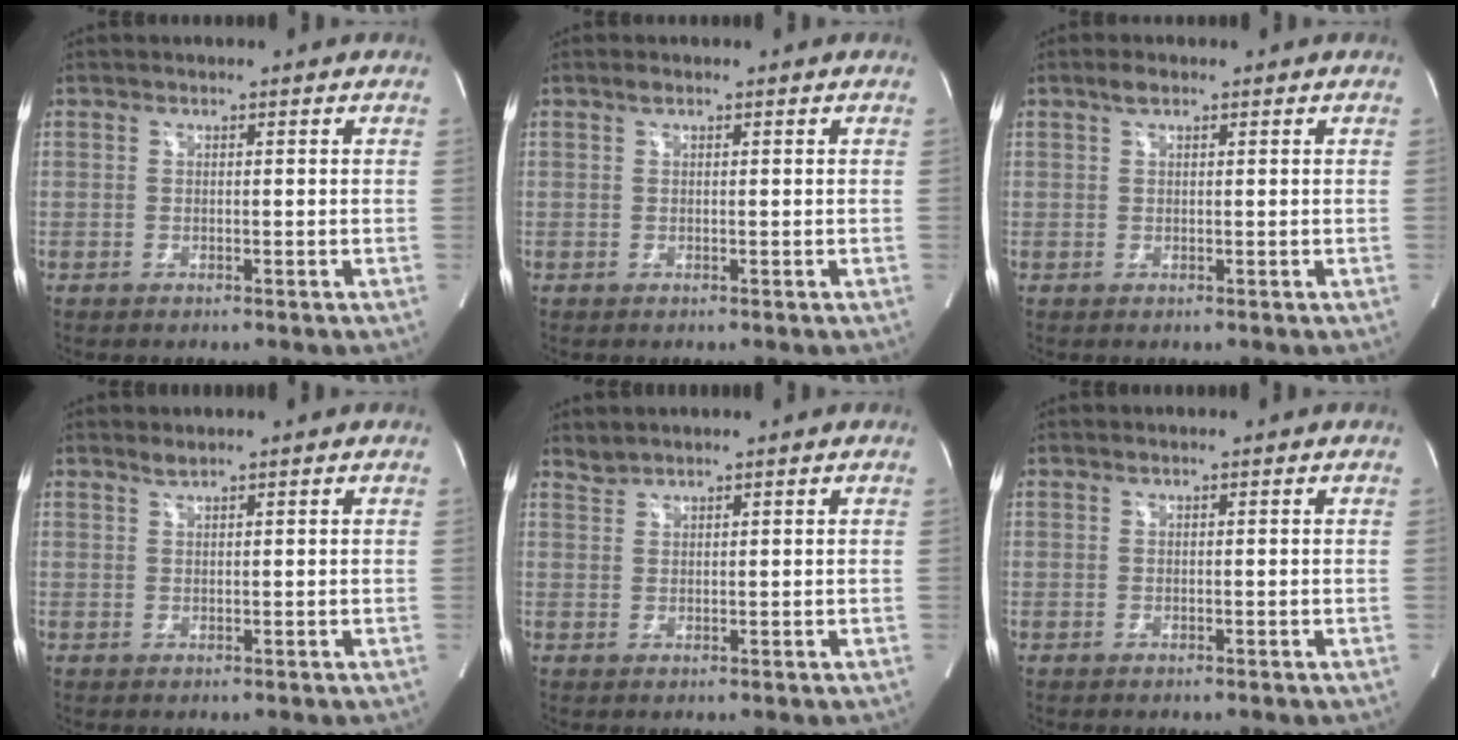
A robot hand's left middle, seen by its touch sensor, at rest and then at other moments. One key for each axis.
{"total": 0.7, "fx": 0.5, "fy": 0.3, "fz": 0.5, "tx": -0.013, "ty": 0.005, "tz": 0.009}
{"total": 1.6, "fx": 1.0, "fy": 0.6, "fz": 1.0, "tx": -0.023, "ty": 0.009, "tz": 0.020}
{"total": 1.0, "fx": 0.9, "fy": -0.1, "fz": 0.2, "tx": -0.010, "ty": 0.001, "tz": 0.021}
{"total": 1.4, "fx": 1.4, "fy": -0.1, "fz": -0.1, "tx": -0.004, "ty": 0.006, "tz": 0.034}
{"total": 0.0}